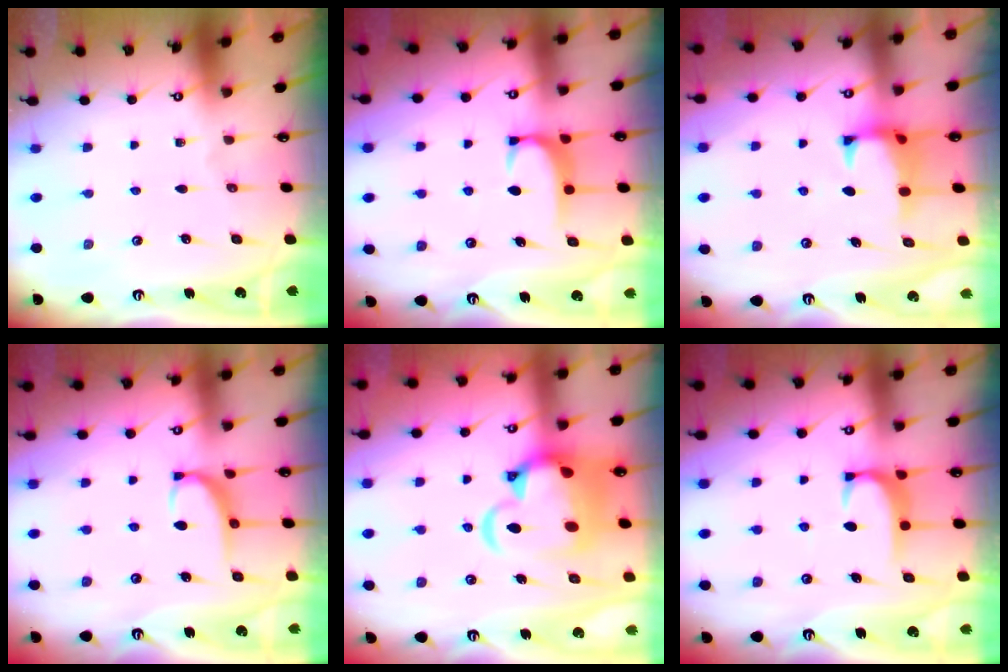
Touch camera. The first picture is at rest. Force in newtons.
{"total": 1.6, "press": 1.6, "slide": 0.5}
{"total": 0.9, "press": 0.3, "slide": 0.8}
{"total": 2.9, "press": 2.7, "slide": 0.9}
{"total": 9.9, "press": 9.7, "slide": 1.9}
{"total": 1.9, "press": 1.9, "slide": 0.5}